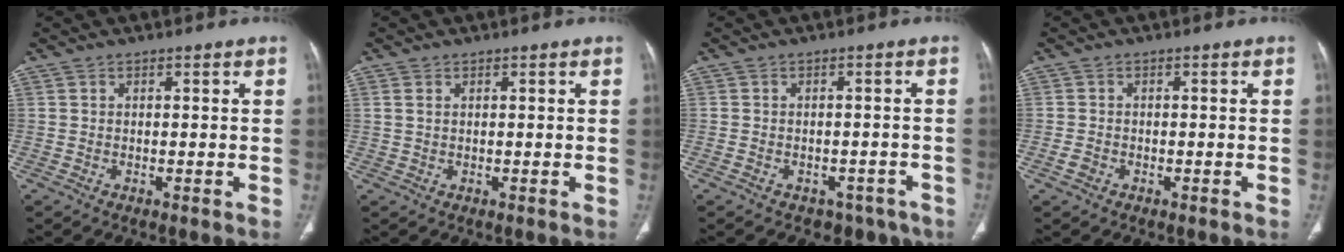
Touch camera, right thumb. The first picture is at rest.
{"total": 1.1, "force": [0.5, 0.7, 0.7], "torque": [-0.019, 0.003, 0.012]}
{"total": 6.2, "force": [-4.0, 4.4, 1.7], "torque": [-0.007, 0.038, -0.043]}
{"total": 1.6, "force": [-0.8, 1.2, 0.7], "torque": [-0.013, 0.006, -0.015]}